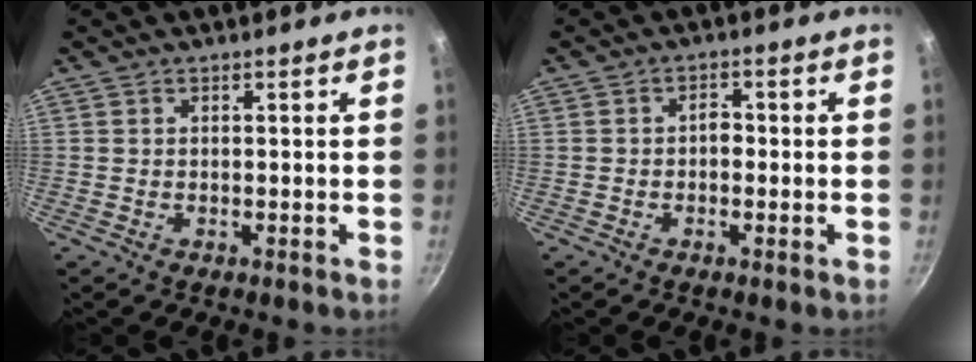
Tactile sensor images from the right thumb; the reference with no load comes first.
{"total": 2.4, "force": [-0.4, 1.6, 1.7], "torque": [-0.022, 0.009, -0.009]}